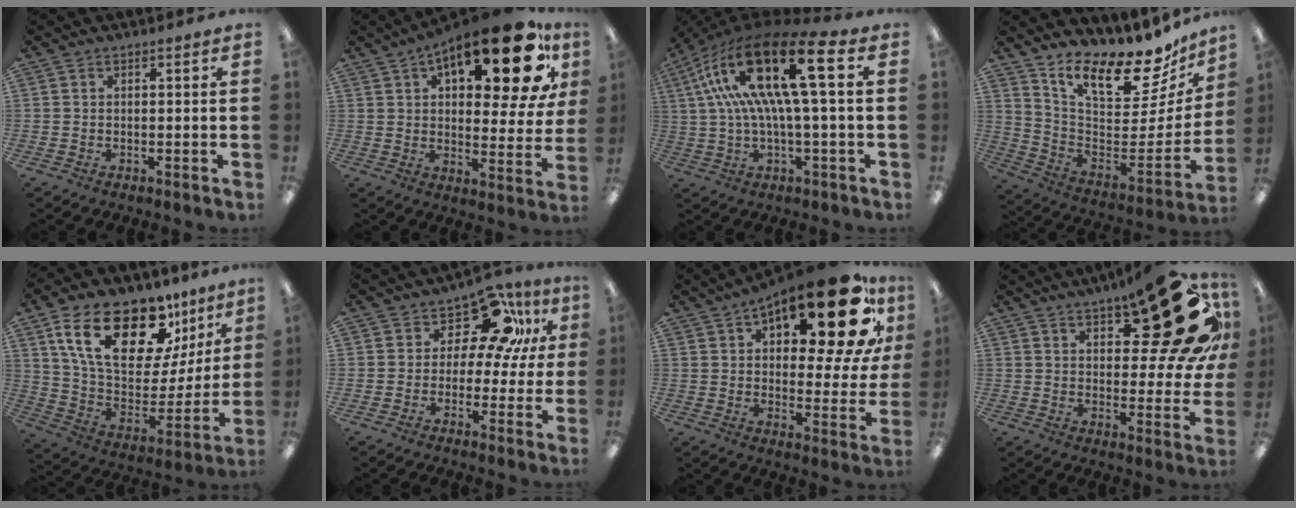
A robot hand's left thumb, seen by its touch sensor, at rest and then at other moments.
{"total": 21.5, "force": [12.7, 7.8, 15.5], "torque": [-0.212, -0.069, 0.198]}
{"total": 23.9, "force": [6.8, 7.4, 21.7], "torque": [-0.414, -0.022, 0.104]}
{"total": 18.6, "force": [14.1, 6.9, 9.9], "torque": [-0.141, -0.116, 0.235]}
{"total": 23.3, "force": [14.1, 11.4, 14.6], "torque": [-0.262, -0.073, 0.245]}
{"total": 12.0, "force": [6.9, 6.9, 7.0], "torque": [-0.105, -0.041, 0.125]}
{"total": 23.7, "force": [14.6, 7.9, 16.9], "torque": [-0.225, -0.098, 0.229]}
{"total": 24.7, "force": [12.9, 9.3, 18.9], "torque": [-0.240, -0.078, 0.207]}